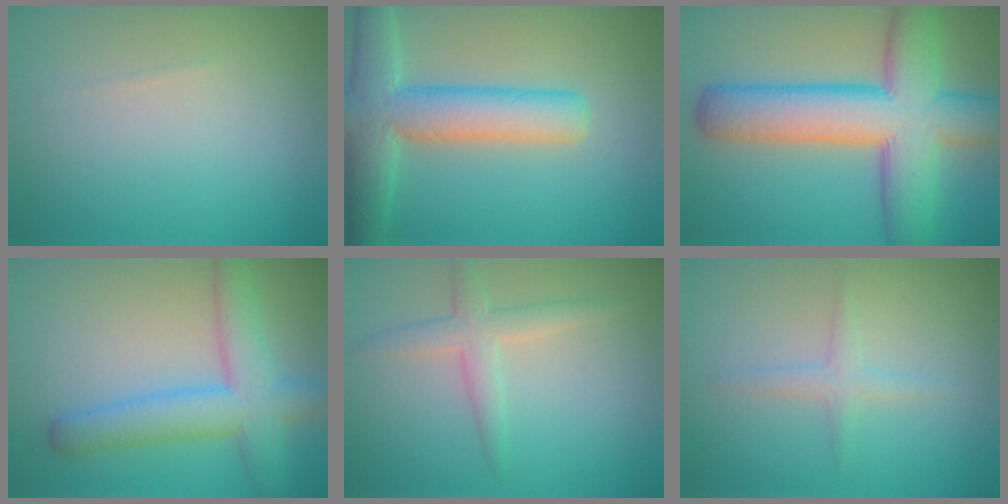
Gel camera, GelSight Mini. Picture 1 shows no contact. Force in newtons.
{"total": 7.6, "press": 7.6, "slide": 0.5}
{"total": 11.6, "press": 11.6, "slide": 0.6}
{"total": 6.1, "press": 6.1, "slide": 0.2}
{"total": 2.6, "press": 2.6, "slide": 0.1}
{"total": 1.5, "press": 1.5, "slide": 0.0}